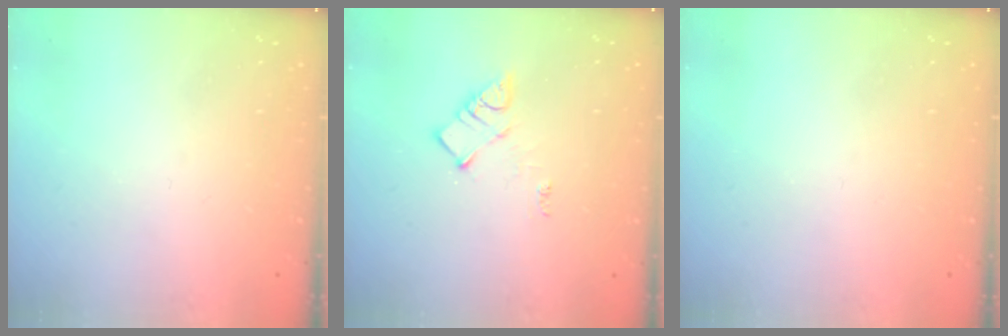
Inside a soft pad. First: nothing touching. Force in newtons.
{"total": 8.0, "press": 7.9, "slide": 0.5}
{"total": 0.0}